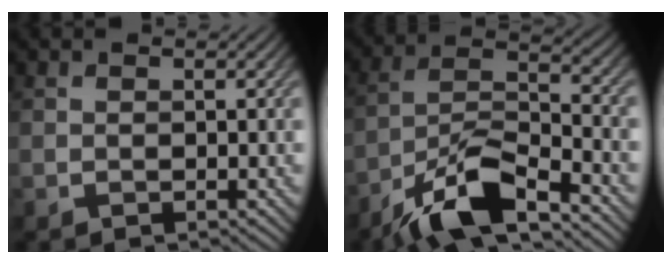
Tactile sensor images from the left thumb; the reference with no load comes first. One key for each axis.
{"total": 10.8, "fx": -7.6, "fy": 2.8, "fz": 7.2, "tx": -0.136, "ty": 0.004, "tz": -0.152}